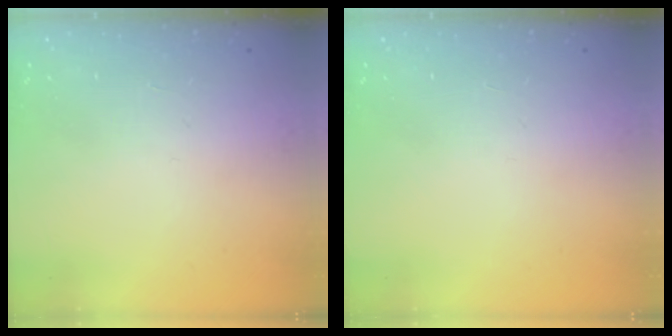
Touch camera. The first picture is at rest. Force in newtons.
{"total": 0.0}